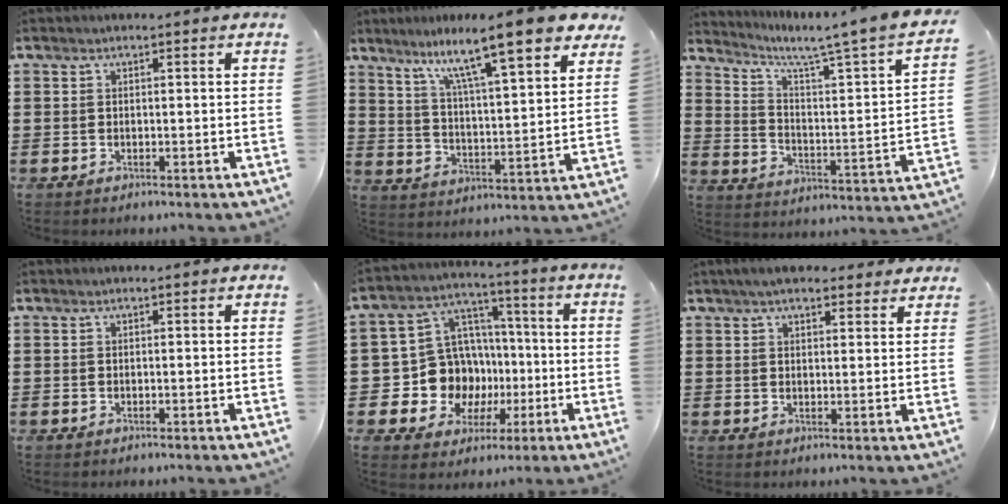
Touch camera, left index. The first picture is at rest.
{"total": 11.8, "force": [9.0, 0.7, 7.6], "torque": [-0.152, -0.054, 0.139]}
{"total": 4.8, "force": [3.6, -0.6, 3.1], "torque": [-0.078, -0.043, 0.047]}
{"total": 0.0}
{"total": 11.3, "force": [-1.1, 10.7, 3.3], "torque": [-0.115, -0.002, -0.007]}
{"total": 4.4, "force": [3.7, 1.2, 1.9], "torque": [-0.046, 0.001, 0.070]}